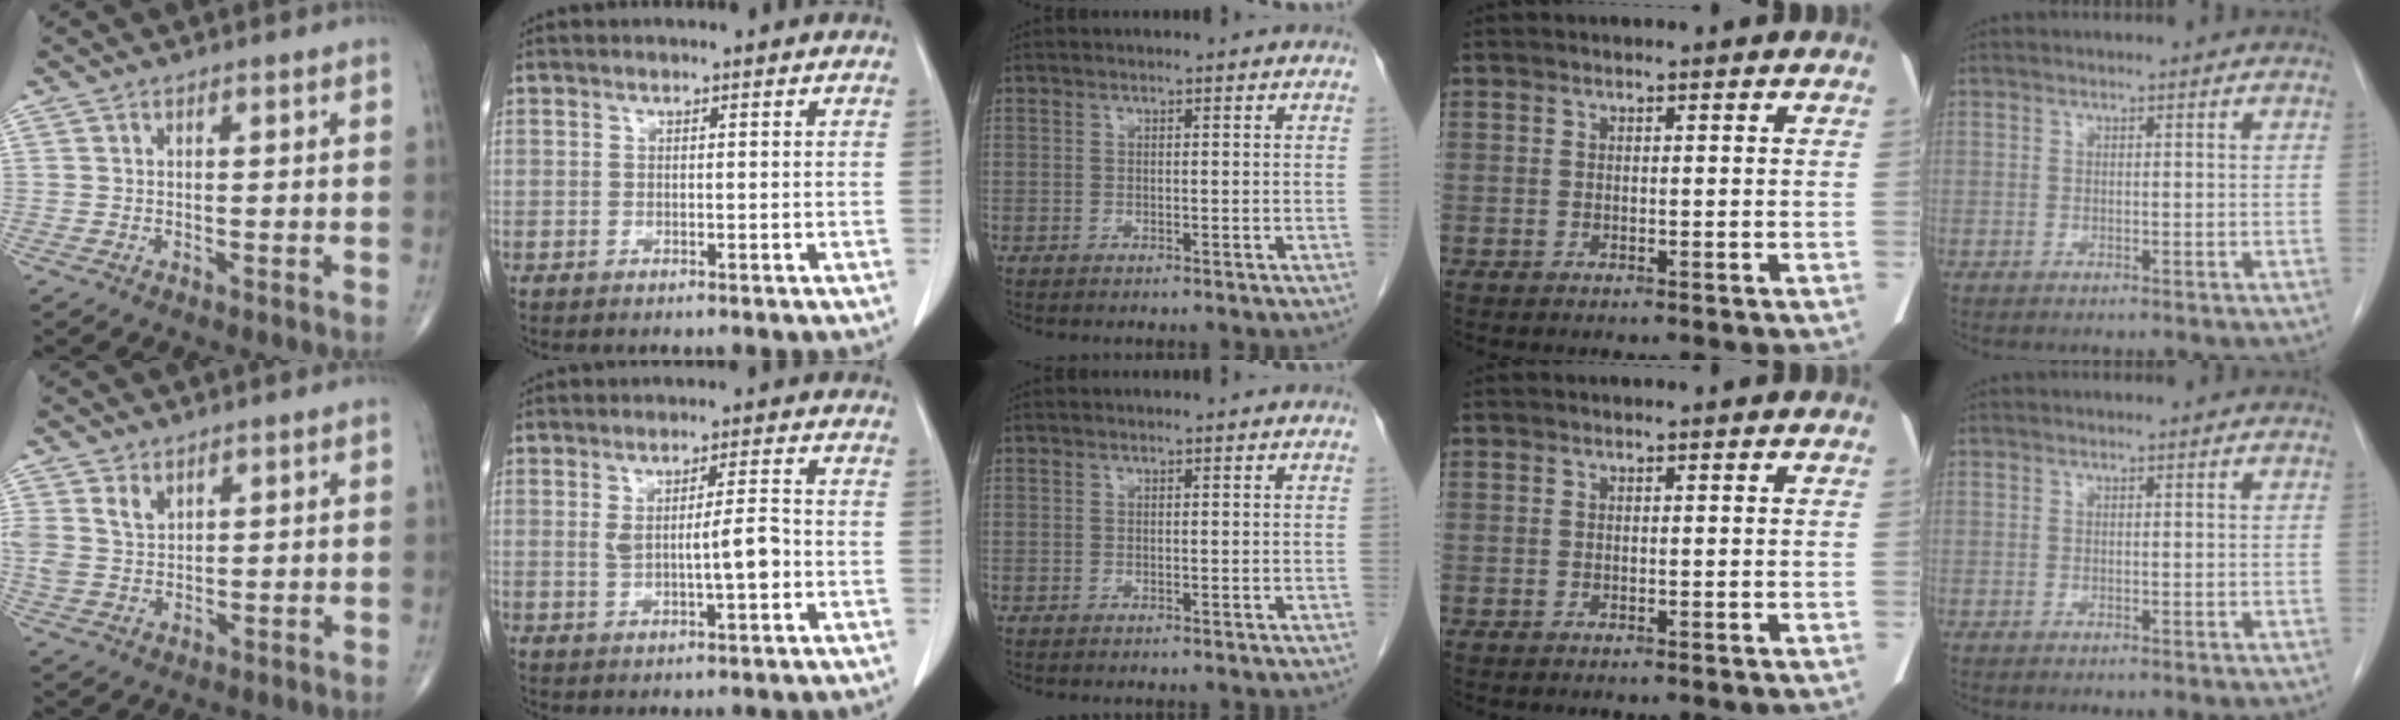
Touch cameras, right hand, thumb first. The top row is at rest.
{"thumb": {"total": 4.7, "force": [2.6, 3.0, 2.6], "torque": [-0.043, -0.011, 0.058]}, "index": {"total": 5.4, "force": [-0.4, 0.7, 5.4], "torque": [-0.091, 0.003, -0.002]}}